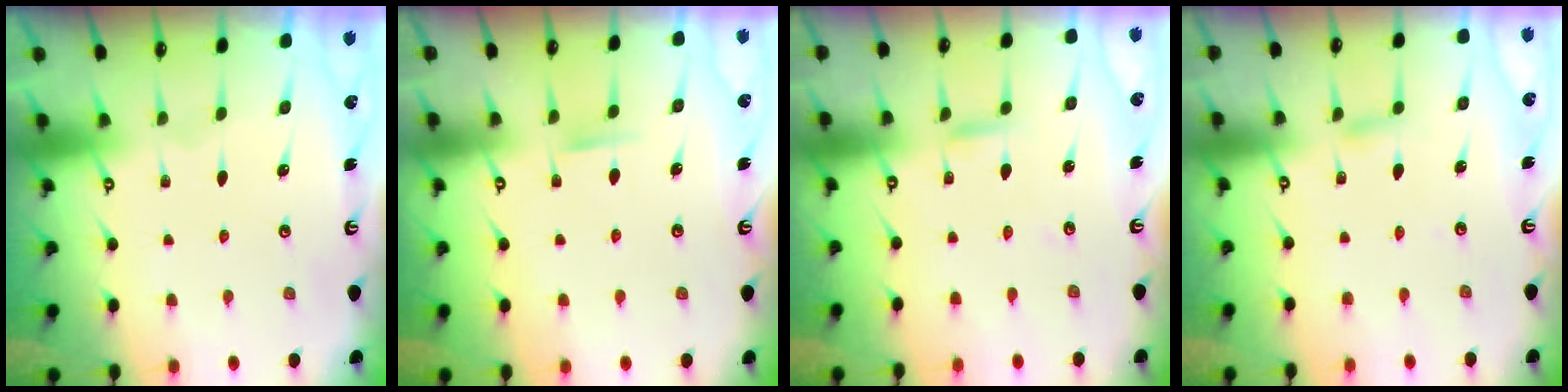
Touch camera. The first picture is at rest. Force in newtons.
{"total": 4.8, "press": 4.8, "slide": 0.8}
{"total": 2.4, "press": 2.4, "slide": 0.1}
{"total": 3.0, "press": 2.9, "slide": 0.4}